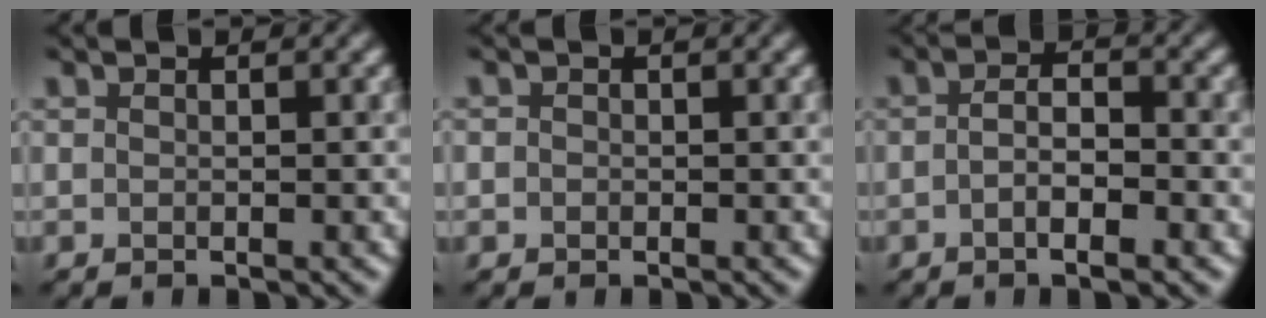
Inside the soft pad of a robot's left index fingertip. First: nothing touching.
{"total": 0.7, "force": [-0.1, 0.7, 0.2], "torque": [0.001, -0.004, -0.006]}
{"total": 3.2, "force": [-1.2, 0.9, 2.8], "torque": [-0.050, 0.002, -0.024]}